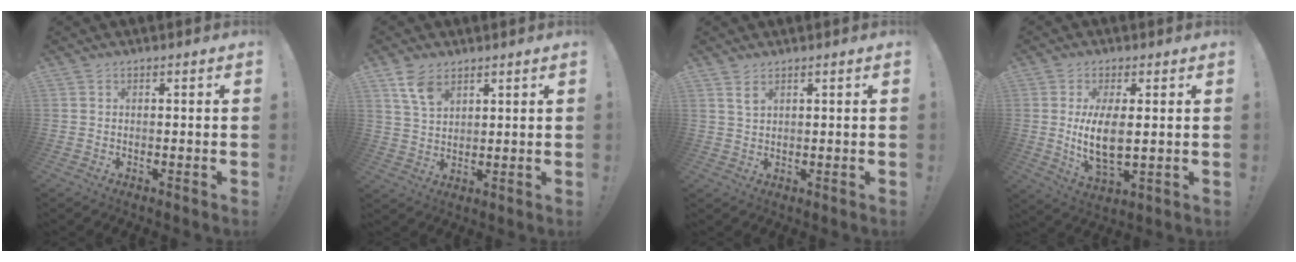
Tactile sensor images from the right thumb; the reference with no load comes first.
{"total": 7.0, "force": [4.6, 3.7, 3.8], "torque": [-0.070, -0.019, 0.087]}
{"total": 2.5, "force": [1.7, 0.9, 1.6], "torque": [-0.018, -0.012, 0.029]}
{"total": 9.6, "force": [0.9, 3.8, 8.8], "torque": [-0.179, -0.023, 0.012]}